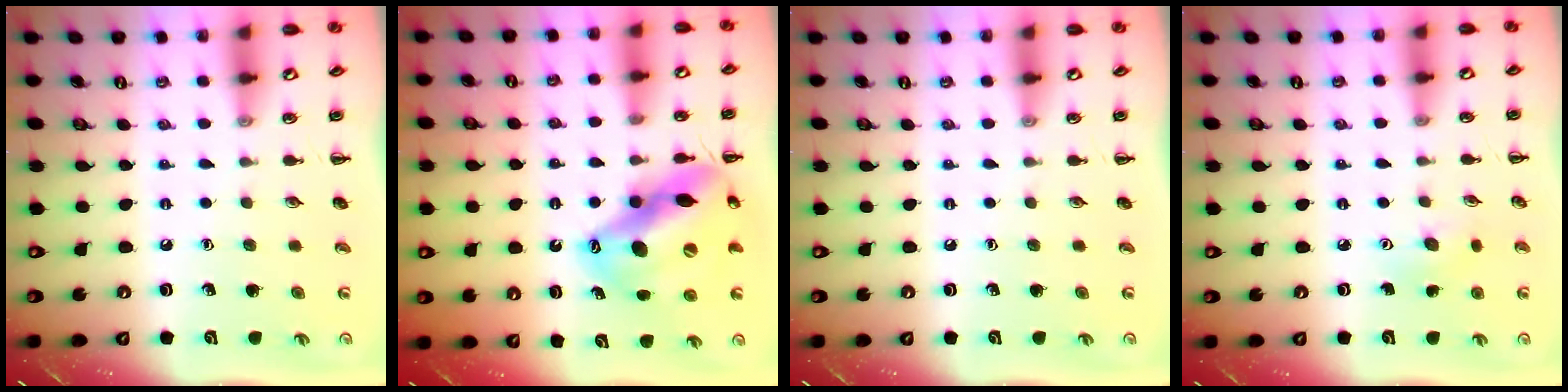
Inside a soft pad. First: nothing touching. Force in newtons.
{"total": 18.4, "press": 17.7, "slide": 5.1}
{"total": 0.0}
{"total": 3.2, "press": 3.0, "slide": 0.9}